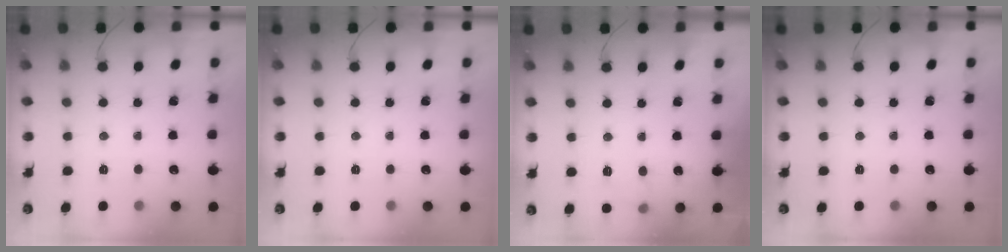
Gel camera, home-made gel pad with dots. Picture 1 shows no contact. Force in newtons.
{"total": 0.0}
{"total": 4.9, "press": 4.5, "slide": 1.7}
{"total": 0.0}